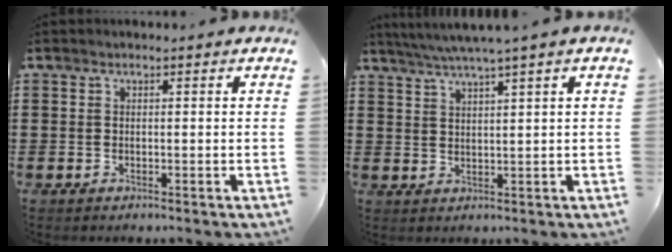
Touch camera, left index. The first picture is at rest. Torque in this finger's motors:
{"motor_torque": [2.14, 0.00, 0.60, 0.15]}